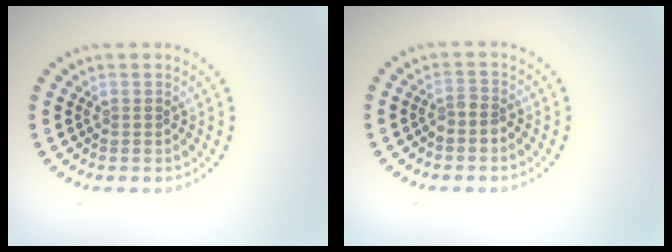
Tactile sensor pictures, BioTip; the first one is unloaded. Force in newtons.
{"total": 1.4, "press": 1.1, "slide": 0.9}